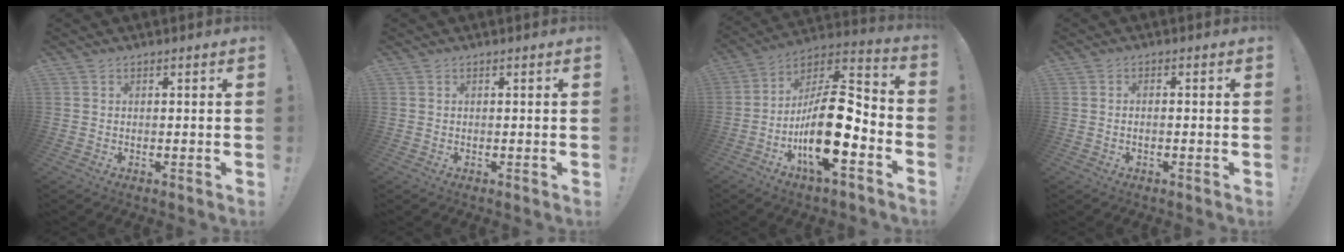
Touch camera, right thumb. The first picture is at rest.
{"total": 0.0}
{"total": 21.3, "force": [-6.1, 8.0, 18.8], "torque": [-0.354, 0.028, -0.098]}
{"total": 1.0, "force": [-0.4, 0.3, 0.9], "torque": [-0.023, 0.002, -0.005]}